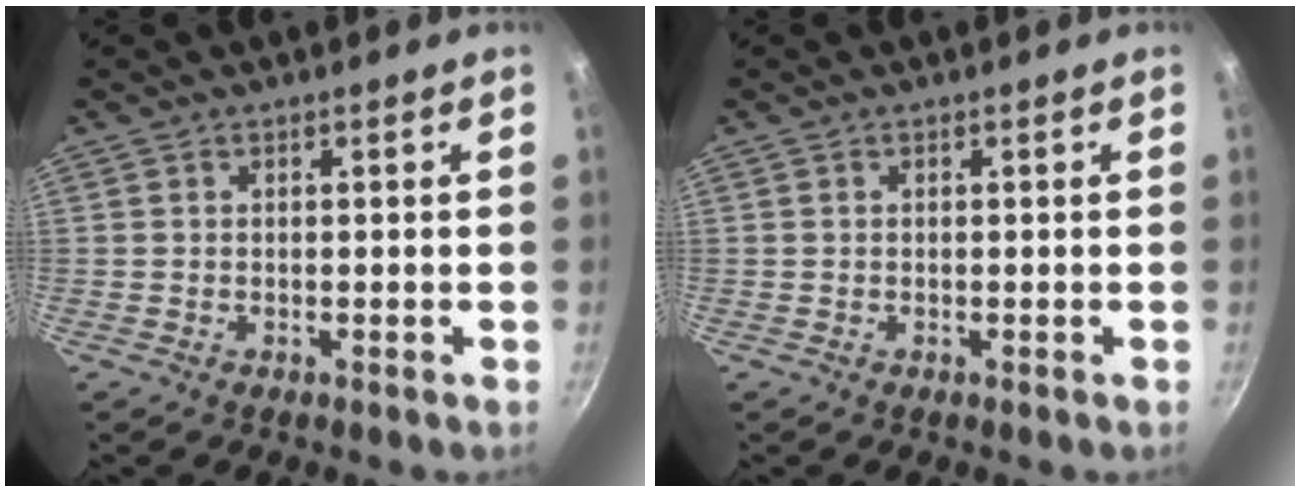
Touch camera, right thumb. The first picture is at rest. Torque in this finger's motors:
{"motor_torque": [0.05, -0.01, 0.18, 0.12, 0.02]}